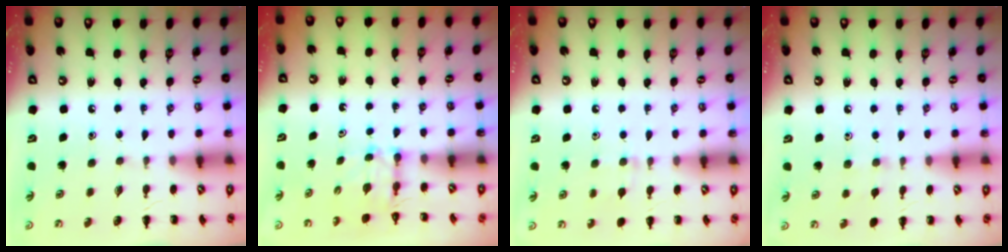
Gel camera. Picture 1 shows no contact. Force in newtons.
{"total": 2.8, "press": 2.6, "slide": 1.1}
{"total": 6.7, "press": 6.2, "slide": 2.5}
{"total": 4.9, "press": 4.6, "slide": 1.7}